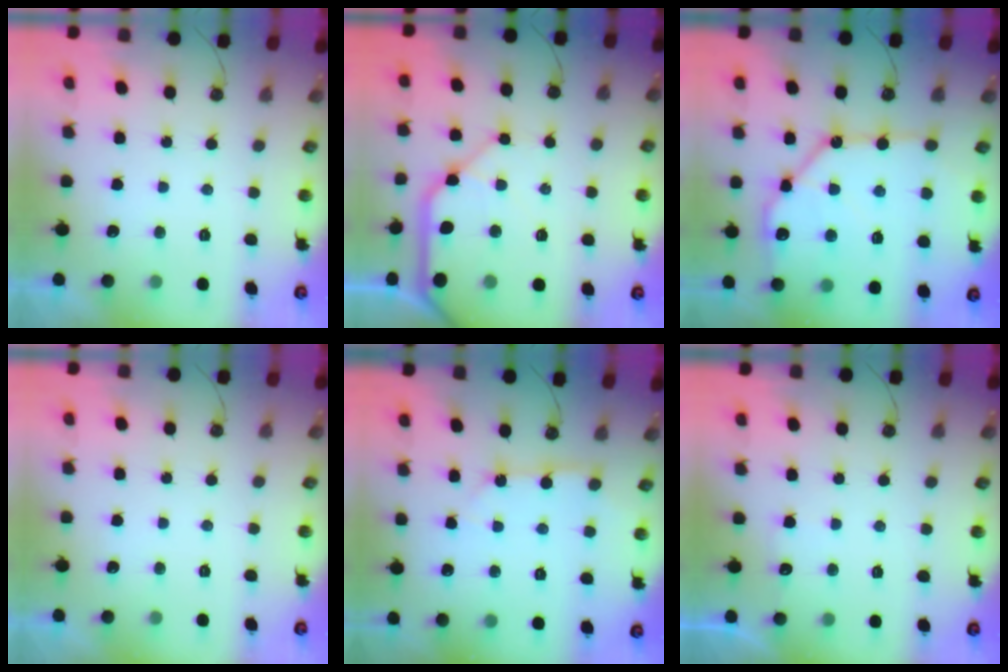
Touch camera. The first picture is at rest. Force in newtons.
{"total": 15.2, "press": 15.0, "slide": 2.4}
{"total": 17.5, "press": 17.3, "slide": 2.1}
{"total": 0.0}
{"total": 3.0, "press": 3.0, "slide": 0.1}
{"total": 3.9, "press": 3.9, "slide": 0.5}